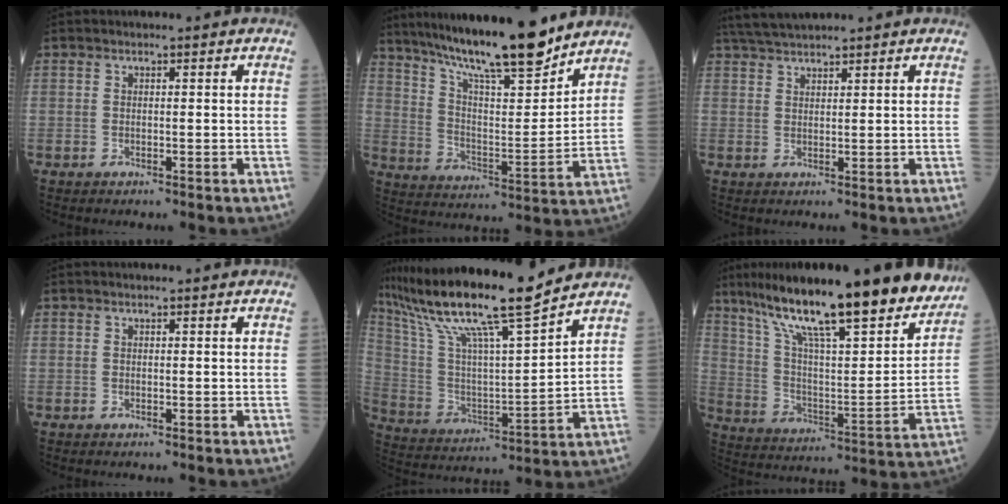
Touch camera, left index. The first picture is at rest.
{"total": 19.3, "force": [16.0, 1.7, 10.6], "torque": [-0.177, 0.002, 0.267]}
{"total": 5.5, "force": [5.1, 0.2, 2.2], "torque": [-0.045, 0.030, 0.100]}
{"total": 0.0}
{"total": 19.0, "force": [15.7, -0.2, 10.8], "torque": [-0.208, 0.008, 0.283]}
{"total": 26.2, "force": [20.4, 4.1, 15.9], "torque": [-0.259, -0.001, 0.308]}